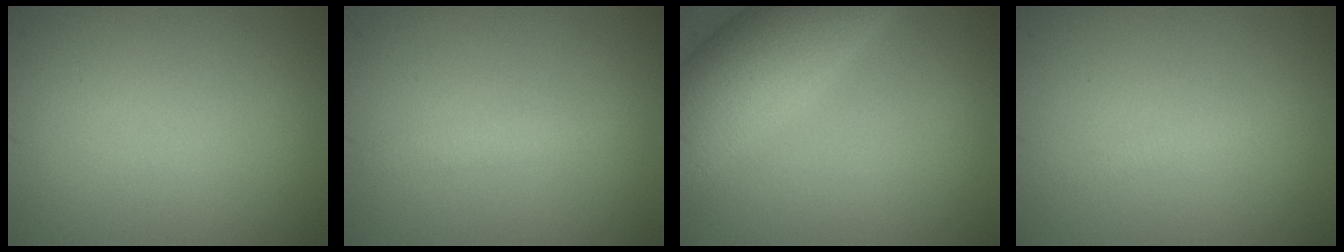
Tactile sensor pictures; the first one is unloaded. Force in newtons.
{"total": 1.3, "press": 1.3, "slide": 0.0}
{"total": 7.3, "press": 7.3, "slide": 0.2}
{"total": 0.6, "press": 0.6, "slide": 0.0}